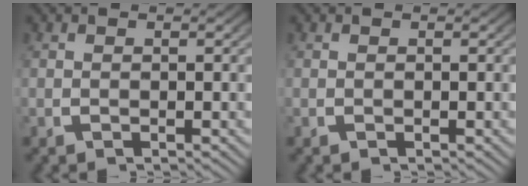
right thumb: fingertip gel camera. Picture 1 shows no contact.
{"total": 0.0}